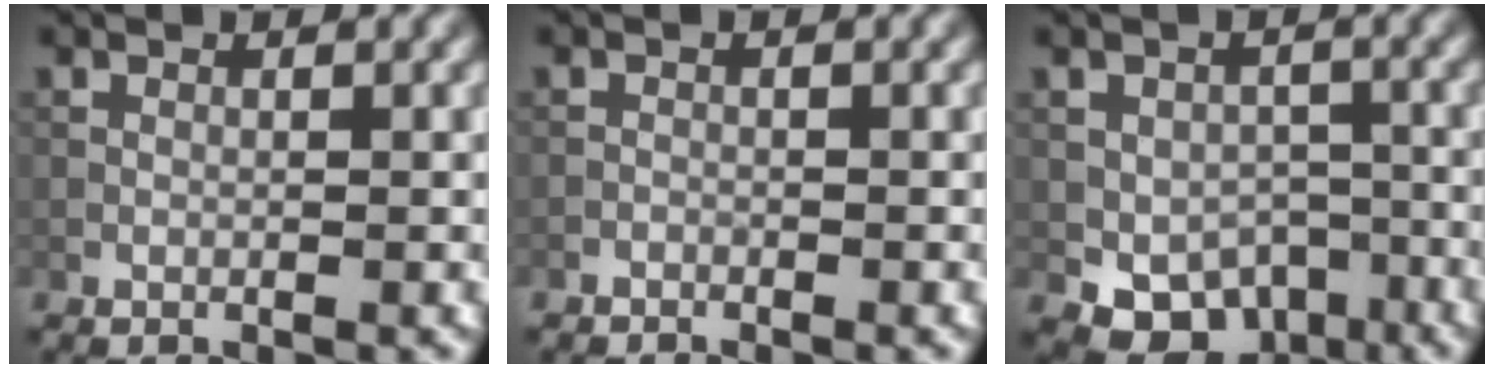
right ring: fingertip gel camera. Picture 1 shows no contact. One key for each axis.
{"total": 0.7, "fx": -0.6, "fy": 0.2, "fz": 0.0, "tx": 0.003, "ty": 0.000, "tz": -0.014}
{"total": 6.4, "fx": -2.9, "fy": 4.7, "fz": 3.2, "tx": -0.040, "ty": -0.007, "tz": -0.039}